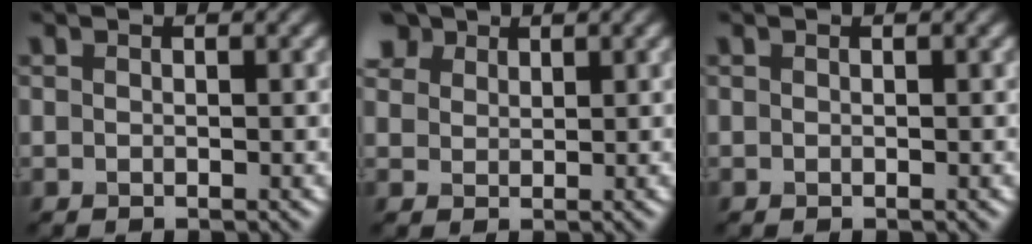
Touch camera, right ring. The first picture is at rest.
{"total": 4.9, "force": [3.2, 3.1, 2.1], "torque": [-0.069, 0.011, 0.060]}
{"total": 0.0}